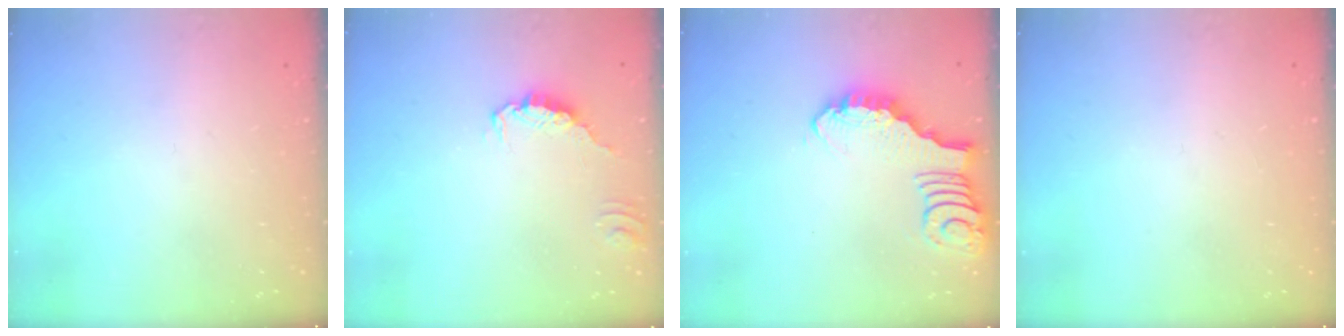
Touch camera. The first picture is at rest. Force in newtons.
{"total": 0.5, "press": 0.5, "slide": 0.2}
{"total": 2.7, "press": 2.7, "slide": 0.2}
{"total": 0.0}